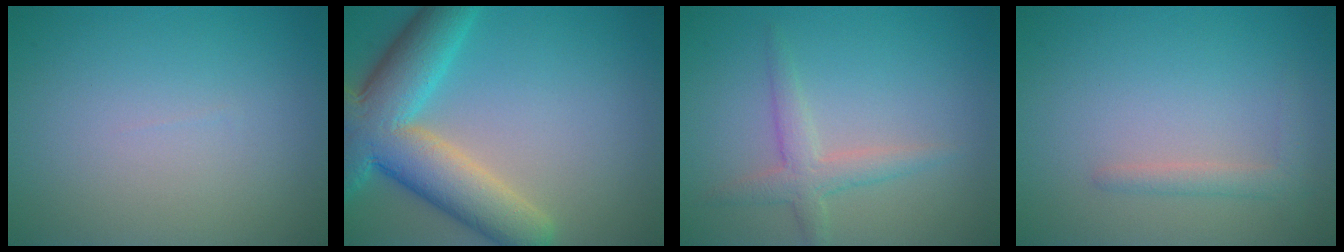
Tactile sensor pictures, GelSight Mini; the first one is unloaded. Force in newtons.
{"total": 10.0, "press": 10.0, "slide": 0.6}
{"total": 2.6, "press": 2.6, "slide": 0.1}
{"total": 1.6, "press": 1.6, "slide": 0.1}